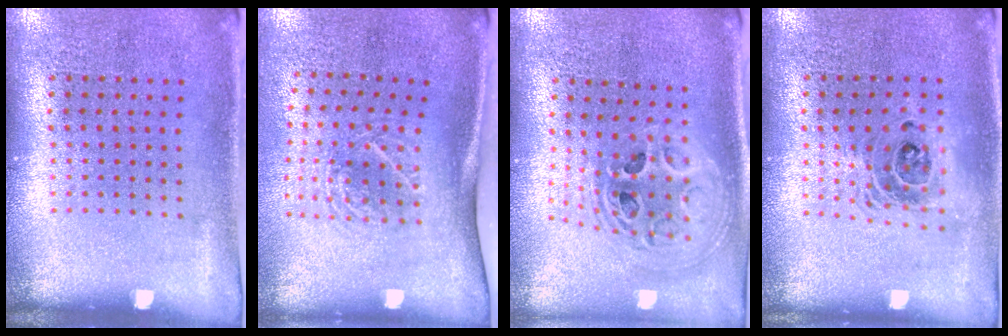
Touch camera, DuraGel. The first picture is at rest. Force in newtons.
{"total": 1.8, "press": 1.3, "slide": 1.4}
{"total": 2.4, "press": 1.8, "slide": 1.6}
{"total": 1.5, "press": 1.3, "slide": 0.9}